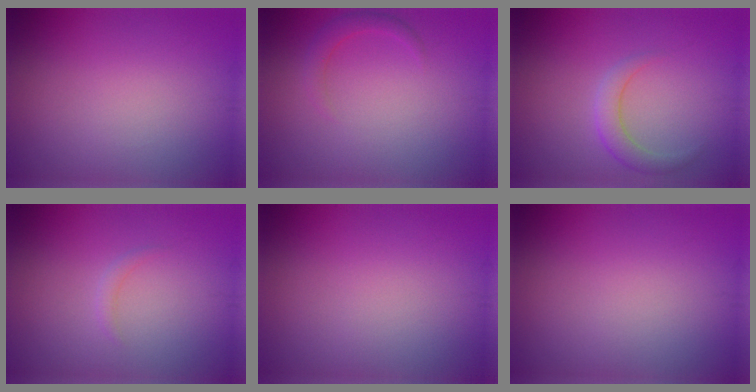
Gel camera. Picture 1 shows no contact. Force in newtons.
{"total": 1.5, "press": 1.5, "slide": 0.1}
{"total": 2.2, "press": 2.2, "slide": 0.2}
{"total": 0.7, "press": 0.7, "slide": 0.0}
{"total": 0.0}
{"total": 0.0}